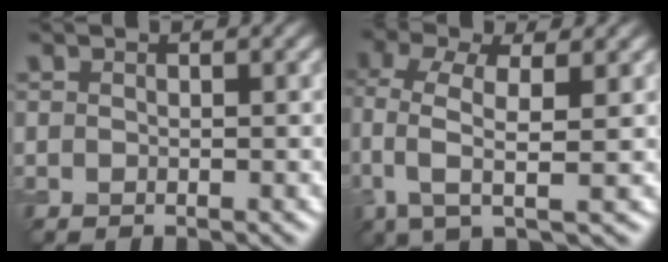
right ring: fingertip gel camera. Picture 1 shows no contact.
{"total": 4.9, "force": [0.3, 1.7, 4.6], "torque": [-0.101, -0.001, 0.002]}